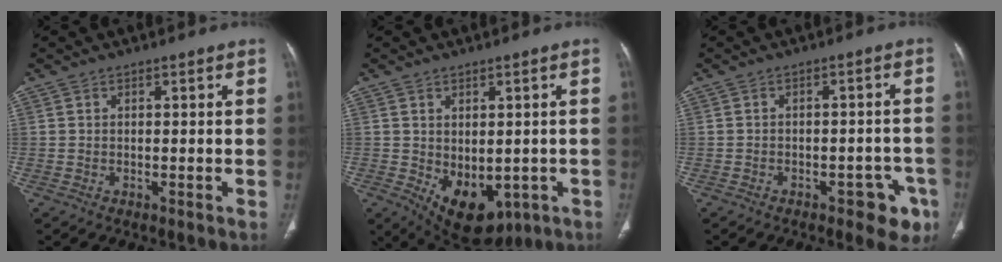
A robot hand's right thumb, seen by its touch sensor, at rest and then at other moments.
{"total": 11.5, "force": [-3.1, 7.2, 8.5], "torque": [-0.099, -0.005, -0.018]}
{"total": 6.8, "force": [-3.7, 3.5, 4.6], "torque": [-0.027, 0.021, -0.043]}